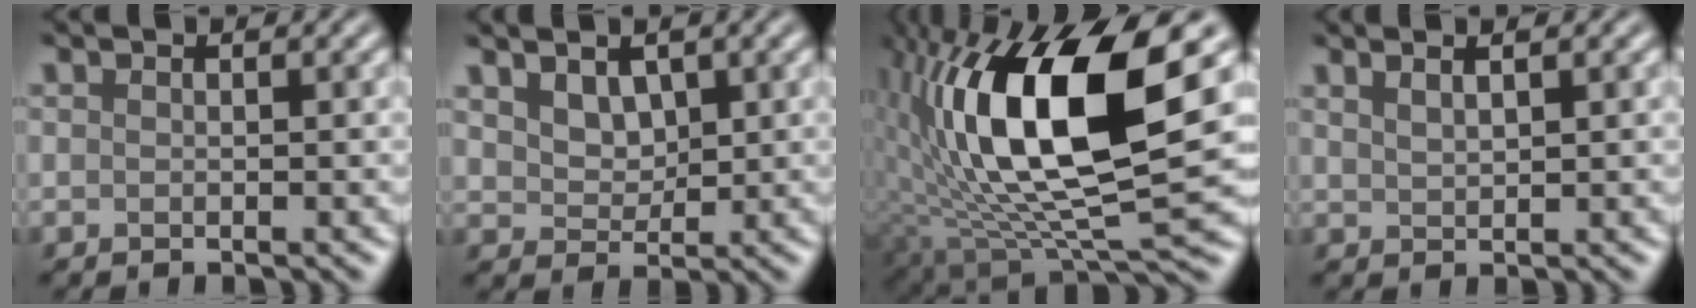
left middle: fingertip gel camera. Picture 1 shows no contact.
{"total": 3.9, "force": [1.8, 2.6, 2.3], "torque": [-0.061, 0.009, 0.041]}
{"total": 15.6, "force": [2.2, 6.0, 14.2], "torque": [-0.272, -0.002, 0.044]}
{"total": 2.1, "force": [1.3, 0.9, 1.5], "torque": [-0.008, 0.018, 0.007]}